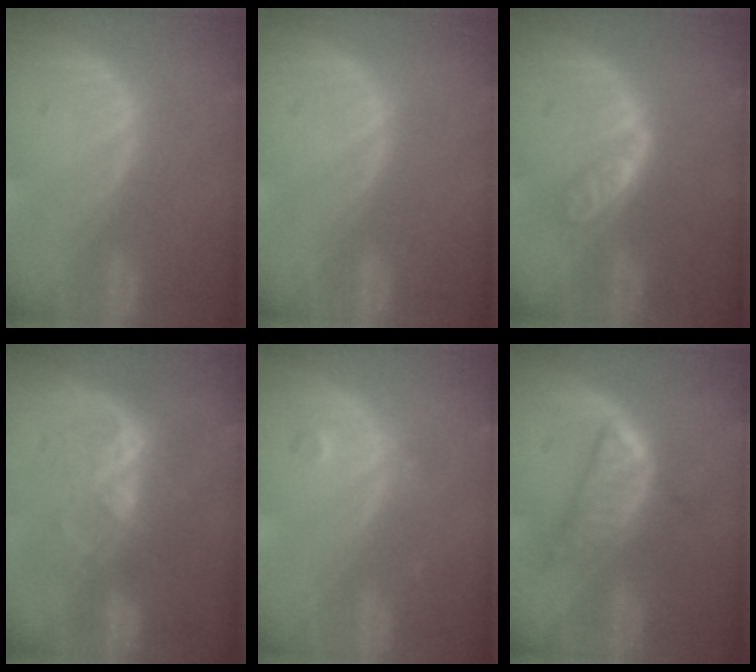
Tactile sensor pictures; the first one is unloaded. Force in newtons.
{"total": 0.0}
{"total": 4.7, "press": 3.9, "slide": 2.5}
{"total": 6.8, "press": 6.0, "slide": 3.3}
{"total": 1.5, "press": 1.5, "slide": 0.1}
{"total": 6.1, "press": 5.7, "slide": 2.1}